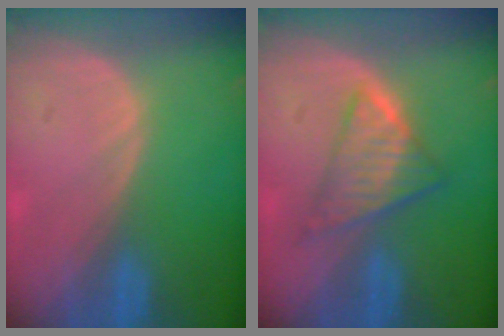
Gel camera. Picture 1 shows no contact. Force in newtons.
{"total": 6.2, "press": 5.7, "slide": 2.3}